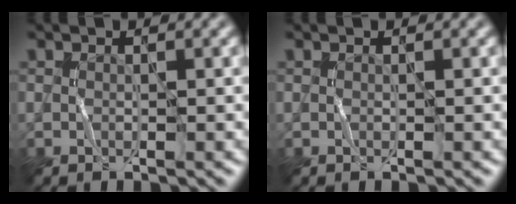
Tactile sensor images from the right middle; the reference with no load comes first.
{"total": 0.0}